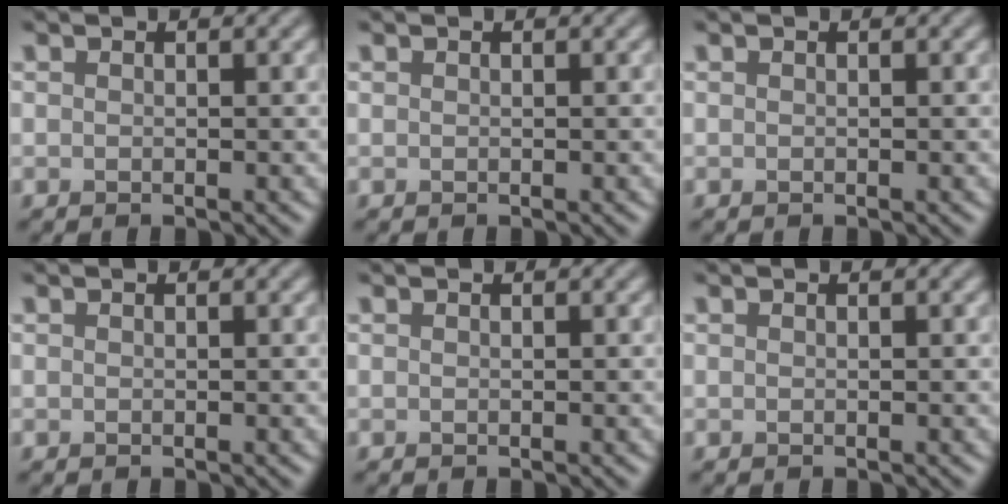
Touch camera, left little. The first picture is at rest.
{"total": 0.0}
{"total": 0.0}
{"total": 0.0}
{"total": 0.0}
{"total": 0.0}